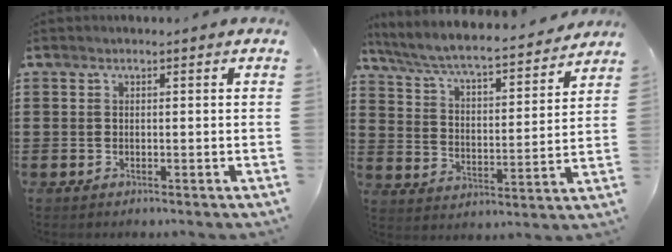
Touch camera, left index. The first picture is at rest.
{"total": 5.7, "force": [5.3, 0.1, 2.0], "torque": [-0.064, -0.041, 0.083]}